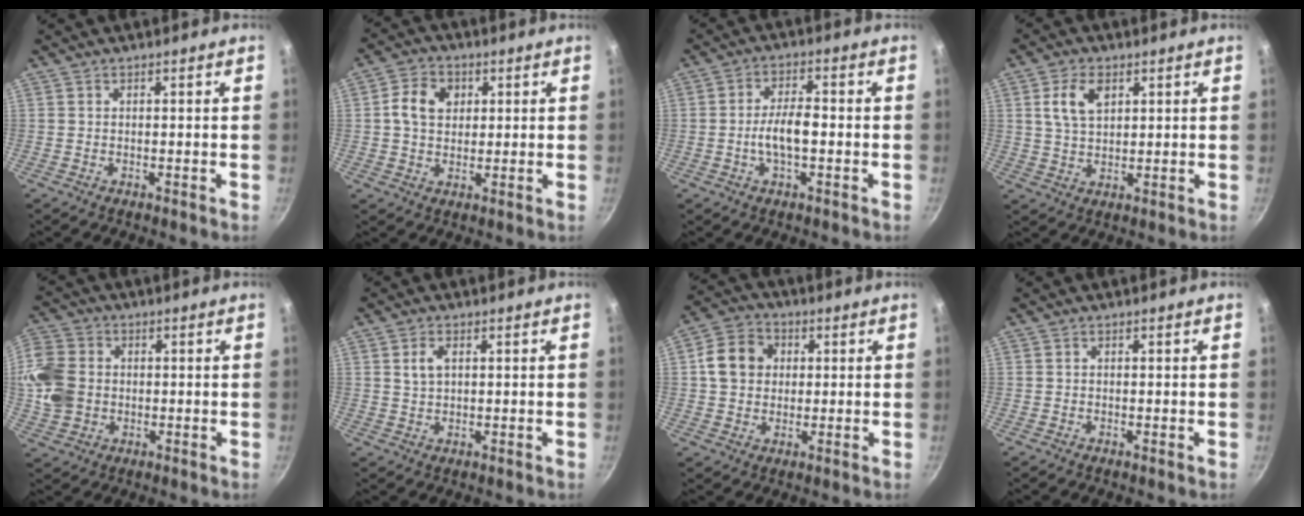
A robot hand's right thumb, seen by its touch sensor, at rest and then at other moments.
{"total": 7.5, "force": [1.5, 5.9, 4.5], "torque": [-0.065, 0.005, 0.023]}
{"total": 6.3, "force": [-1.1, 2.7, 5.6], "torque": [-0.108, 0.016, -0.022]}
{"total": 6.8, "force": [2.5, 4.1, 4.8], "torque": [-0.087, -0.006, 0.050]}
{"total": 12.8, "force": [-0.2, 10.3, 7.5], "torque": [-0.174, 0.010, -0.003]}
{"total": 3.0, "force": [0.9, 1.8, 2.3], "torque": [-0.042, 0.000, 0.020]}
{"total": 10.9, "force": [1.4, 9.2, 5.7], "torque": [-0.082, 0.013, 0.016]}
{"total": 0.0}